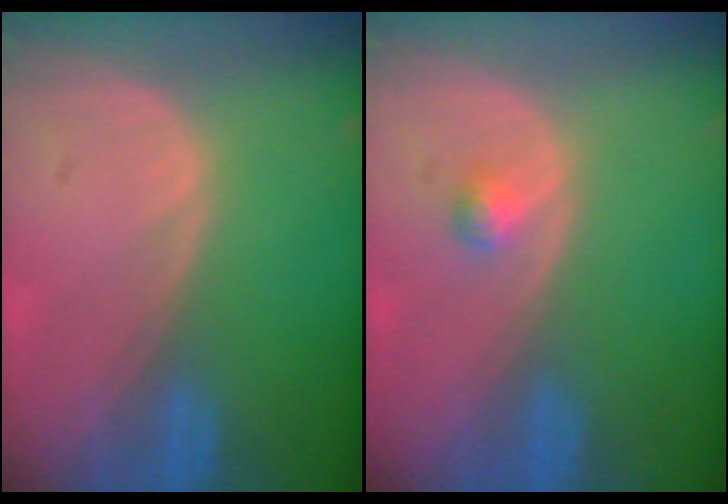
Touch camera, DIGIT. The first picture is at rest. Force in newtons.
{"total": 1.3, "press": 1.2, "slide": 0.1}